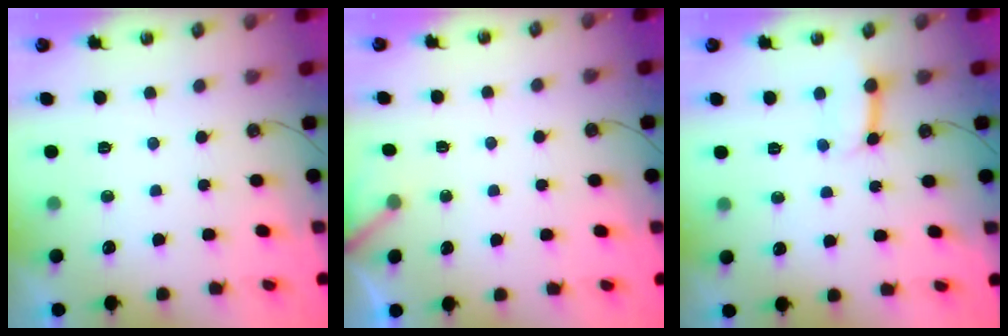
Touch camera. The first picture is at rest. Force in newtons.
{"total": 2.5, "press": 2.5, "slide": 0.1}
{"total": 6.8, "press": 6.7, "slide": 0.9}